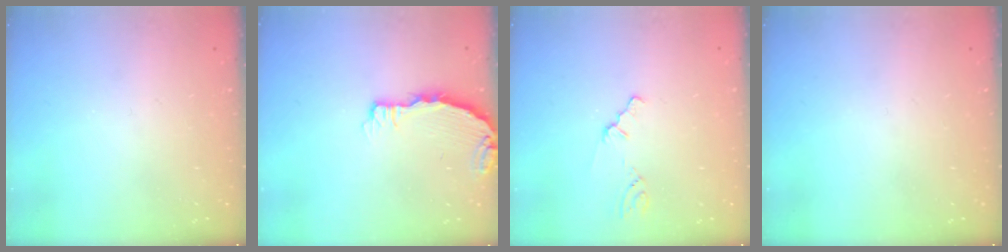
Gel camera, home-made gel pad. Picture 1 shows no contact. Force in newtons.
{"total": 5.0, "press": 5.0, "slide": 0.2}
{"total": 0.9, "press": 0.8, "slide": 0.2}
{"total": 0.0}